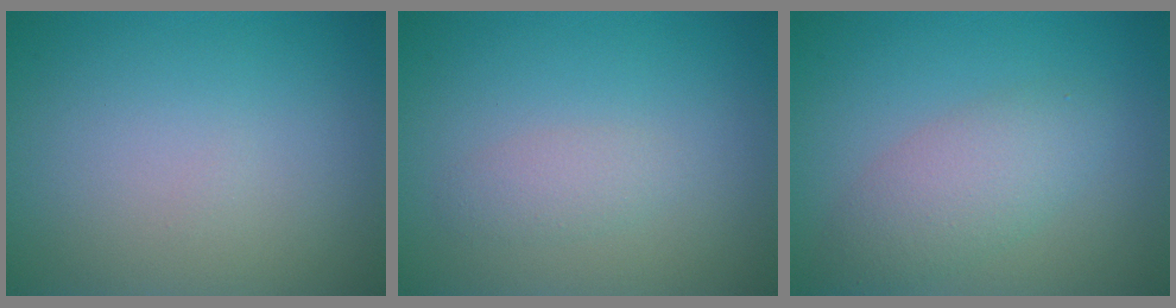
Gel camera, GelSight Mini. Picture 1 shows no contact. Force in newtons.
{"total": 1.4, "press": 1.4, "slide": 0.1}
{"total": 3.5, "press": 3.5, "slide": 0.3}